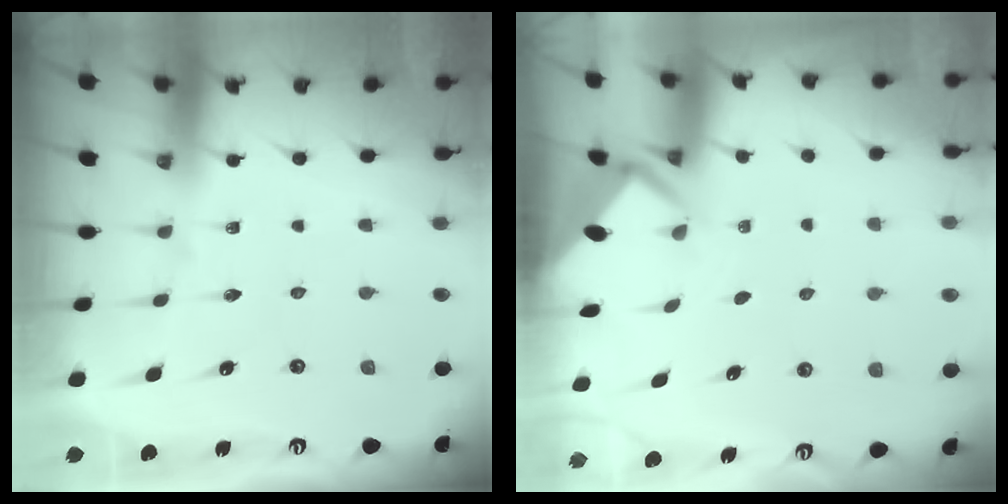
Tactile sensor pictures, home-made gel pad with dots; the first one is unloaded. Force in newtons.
{"total": 2.8, "press": 2.8, "slide": 0.2}